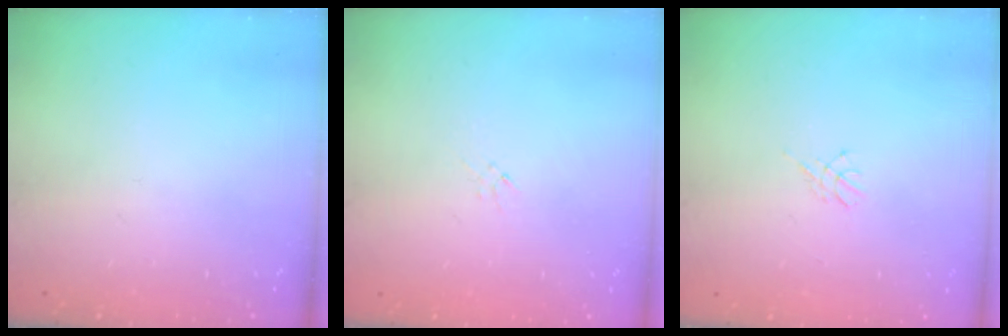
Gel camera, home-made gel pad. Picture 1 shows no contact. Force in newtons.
{"total": 0.0}
{"total": 3.0, "press": 2.9, "slide": 0.6}